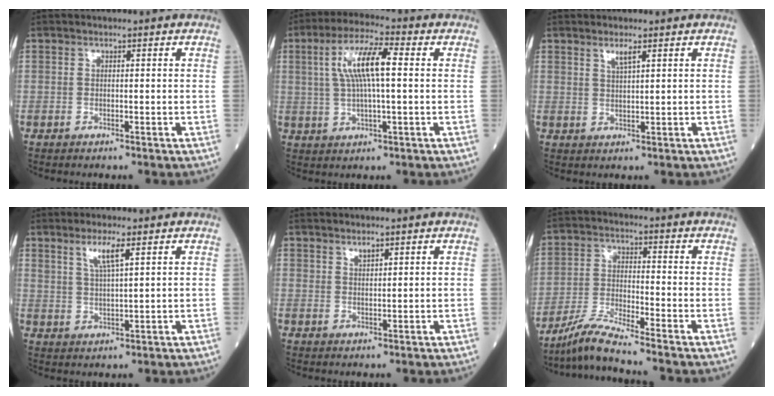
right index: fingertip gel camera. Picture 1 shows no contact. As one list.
[{"total": 9.3, "force": [1.7, 1.6, 9.0], "torque": [-0.180, 0.018, 0.032]}, {"total": 2.0, "force": [1.3, 0.1, 1.5], "torque": [-0.034, 0.000, 0.026]}, {"total": 4.3, "force": [2.4, 0.3, 3.5], "torque": [-0.072, -0.001, 0.048]}, {"total": 1.4, "force": [1.1, 0.4, 0.7], "torque": [-0.013, -0.001, 0.021]}, {"total": 6.4, "force": [-5.7, -1.5, 2.4], "torque": [-0.058, -0.025, -0.114]}]